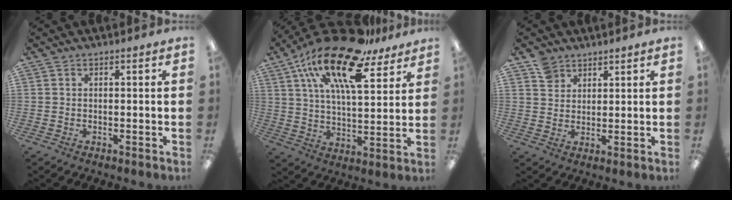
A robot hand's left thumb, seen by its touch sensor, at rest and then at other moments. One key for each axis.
{"total": 20.8, "fx": 13.9, "fy": 7.1, "fz": 13.8, "tx": -0.252, "ty": -0.080, "tz": 0.236}
{"total": 5.0, "fx": 3.8, "fy": 3.2, "fz": 0.5, "tx": -0.008, "ty": -0.013, "tz": 0.072}